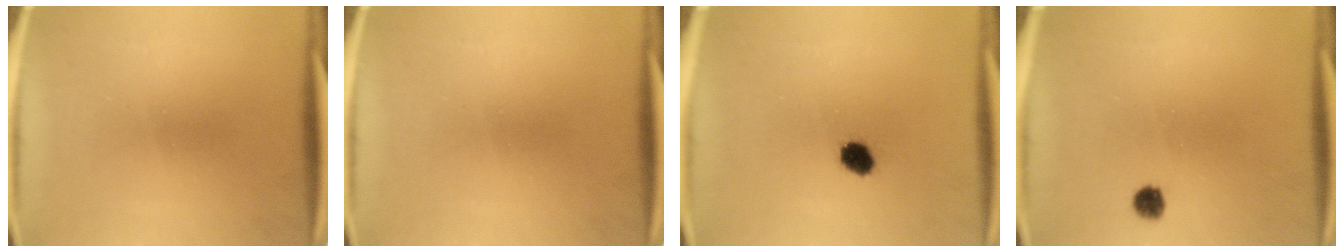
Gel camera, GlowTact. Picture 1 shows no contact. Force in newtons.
{"total": 0.0}
{"total": 4.2}
{"total": 2.3}